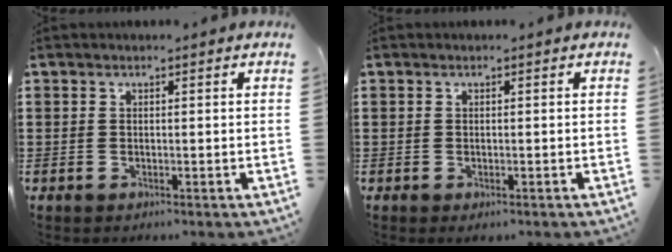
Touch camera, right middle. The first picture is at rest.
{"total": 0.0}